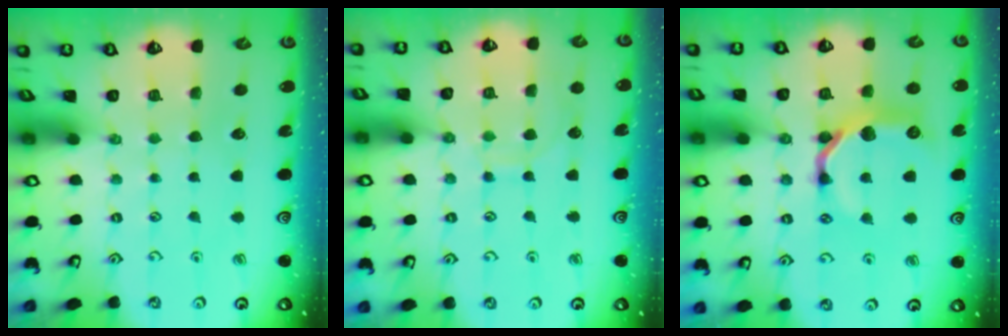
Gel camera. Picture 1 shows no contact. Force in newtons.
{"total": 7.8, "press": 7.7, "slide": 0.6}
{"total": 11.9, "press": 11.9, "slide": 0.6}